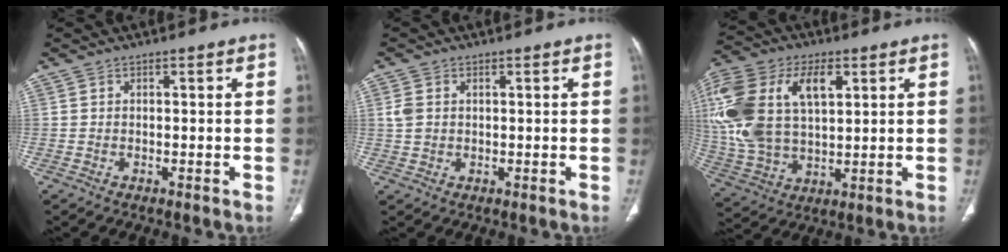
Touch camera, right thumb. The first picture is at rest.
{"total": 2.7, "force": [0.5, 2.1, 1.7], "torque": [-0.042, 0.004, 0.013]}
{"total": 23.9, "force": [6.4, 14.0, 18.3], "torque": [-0.409, 0.010, 0.121]}